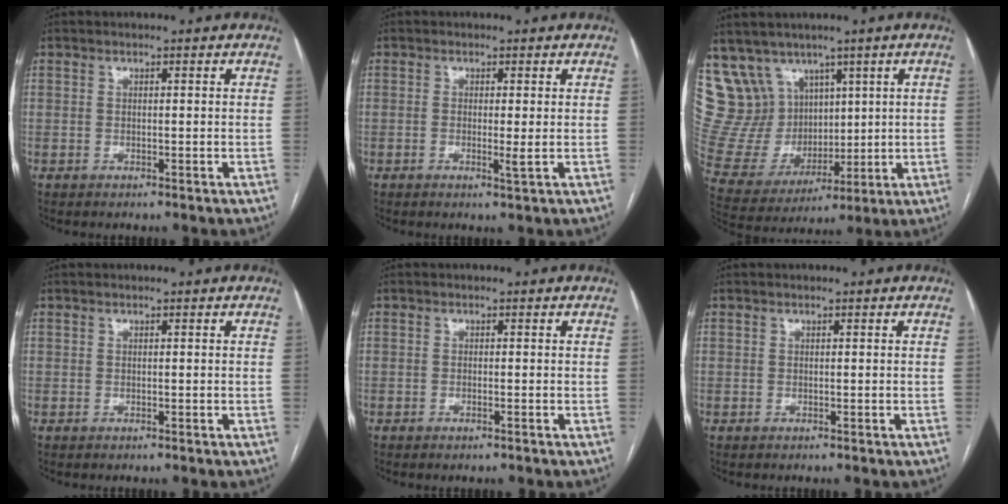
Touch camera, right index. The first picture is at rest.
{"total": 1.5, "force": [-0.1, 0.0, 1.5], "torque": [-0.026, -0.003, 0.000]}
{"total": 14.9, "force": [8.8, 11.4, 3.9], "torque": [-0.102, 0.062, 0.205]}
{"total": 0.0}
{"total": 0.7, "force": [-0.5, 0.0, 0.4], "torque": [-0.011, -0.002, -0.007]}
{"total": 0.0}